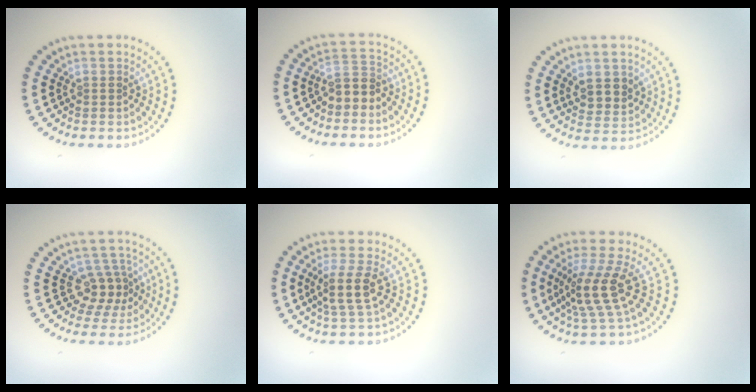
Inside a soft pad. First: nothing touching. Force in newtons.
{"total": 2.4, "press": 2.1, "slide": 1.2}
{"total": 2.5, "press": 2.4, "slide": 0.9}
{"total": 2.9, "press": 2.3, "slide": 1.7}
{"total": 2.8, "press": 2.3, "slide": 1.6}
{"total": 4.3, "press": 3.1, "slide": 3.0}